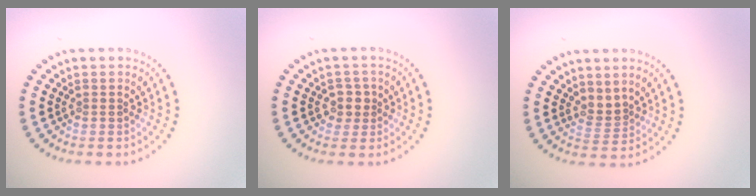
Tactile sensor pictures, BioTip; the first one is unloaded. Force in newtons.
{"total": 1.6, "press": 1.3, "slide": 1.0}
{"total": 1.7, "press": 1.1, "slide": 1.3}